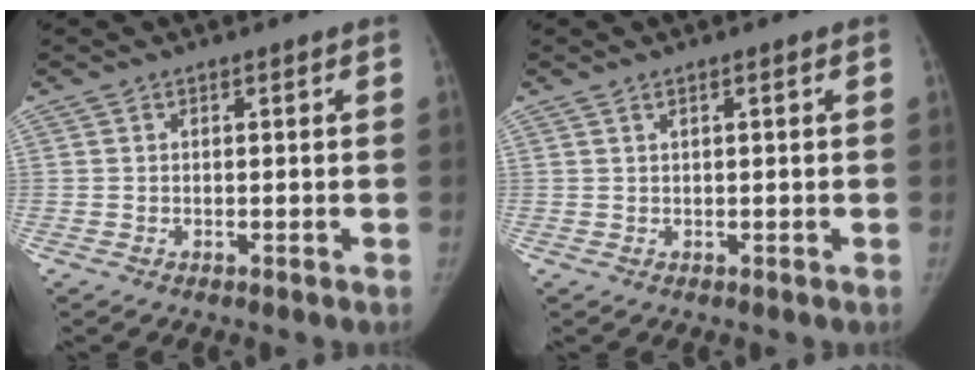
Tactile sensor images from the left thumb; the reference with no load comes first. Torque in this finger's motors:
{"motor_torque": [0.19, 0.06, -0.24, 0.00, 0.03]}